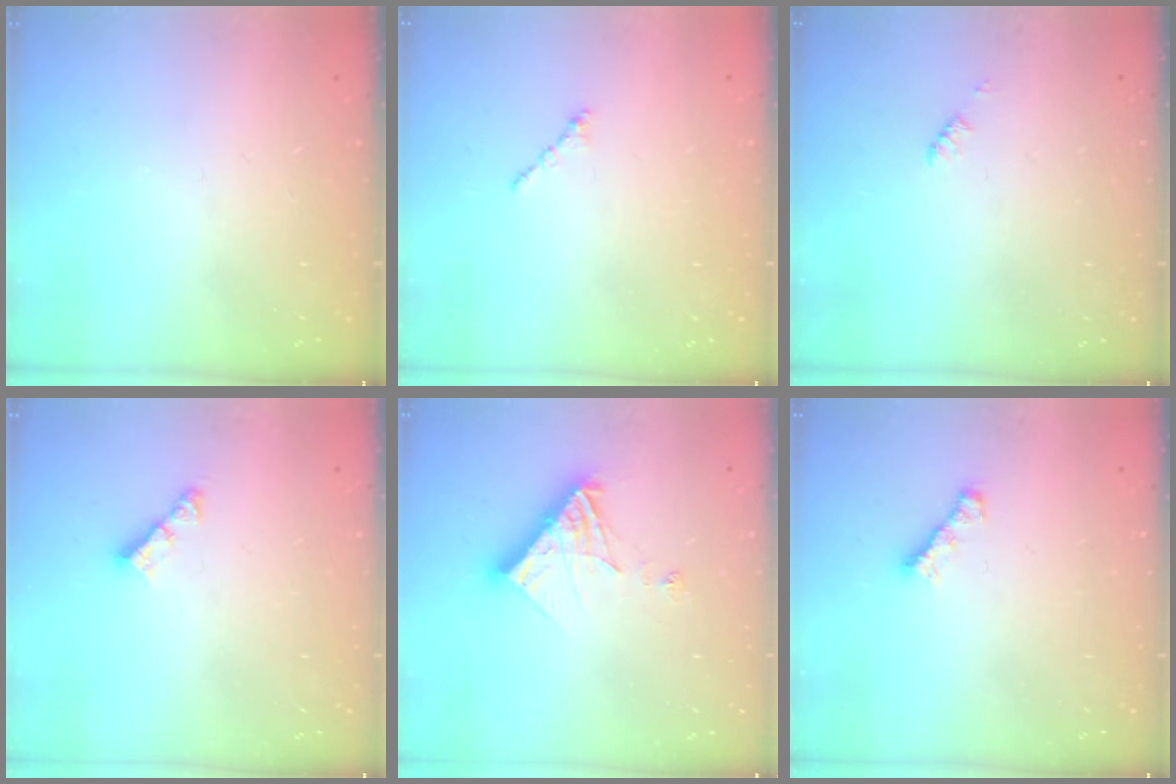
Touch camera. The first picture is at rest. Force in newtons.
{"total": 1.2, "press": 1.1, "slide": 0.5}
{"total": 1.2, "press": 1.2, "slide": 0.2}
{"total": 4.2, "press": 4.2, "slide": 0.3}
{"total": 12.6, "press": 12.6, "slide": 1.4}
{"total": 1.9, "press": 1.8, "slide": 0.6}